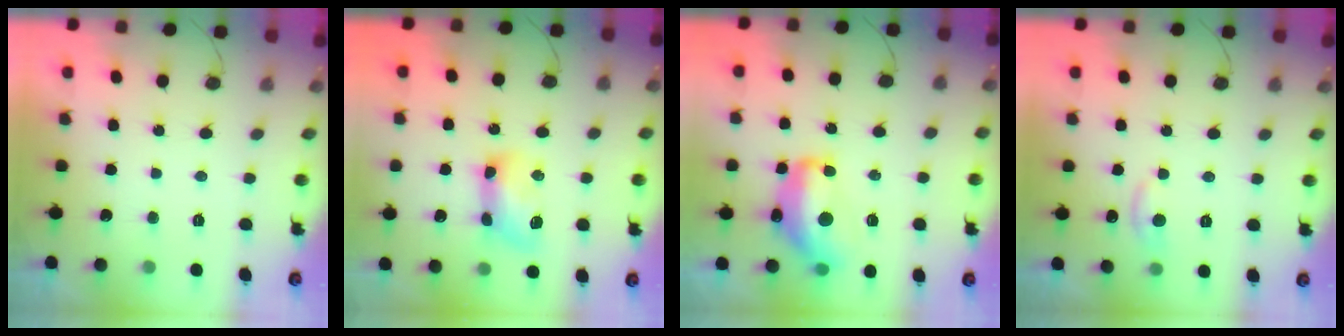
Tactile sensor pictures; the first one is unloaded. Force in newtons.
{"total": 10.5, "press": 10.5, "slide": 0.5}
{"total": 14.3, "press": 14.2, "slide": 1.3}
{"total": 6.3, "press": 6.3, "slide": 0.7}